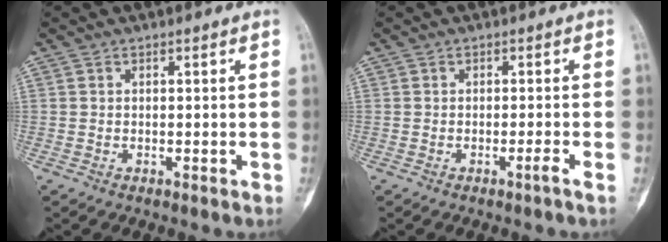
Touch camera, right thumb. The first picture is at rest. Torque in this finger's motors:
{"motor_torque": [-0.36, -0.08, -0.16, -0.32, -0.01]}